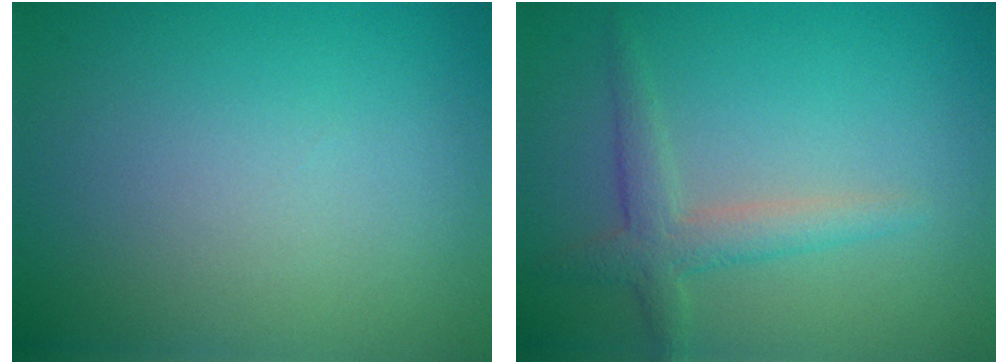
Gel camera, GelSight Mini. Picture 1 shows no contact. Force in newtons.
{"total": 2.7, "press": 2.7, "slide": 0.1}